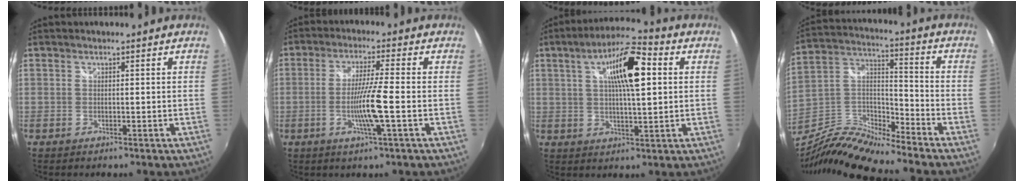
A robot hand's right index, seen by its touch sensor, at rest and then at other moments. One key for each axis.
{"total": 7.5, "fx": -2.1, "fy": -0.8, "fz": 7.2, "tx": -0.135, "ty": -0.011, "tz": -0.040}
{"total": 12.1, "fx": 3.3, "fy": 3.2, "fz": 11.2, "tx": -0.187, "ty": 0.020, "tz": 0.049}
{"total": 12.2, "fx": -10.7, "fy": 0.9, "fz": 5.7, "tx": -0.133, "ty": 0.005, "tz": -0.222}